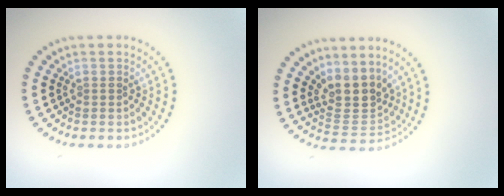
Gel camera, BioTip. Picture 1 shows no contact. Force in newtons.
{"total": 3.8, "press": 3.2, "slide": 2.1}